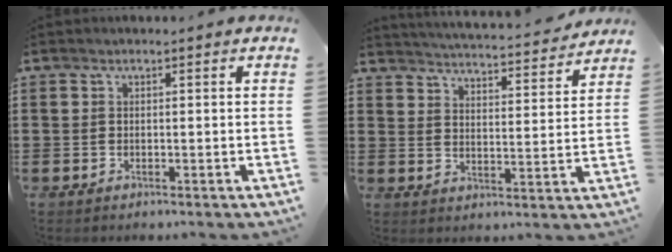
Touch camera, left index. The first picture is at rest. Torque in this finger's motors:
{"motor_torque": [1.07, 1.06, 0.34, 0.12]}